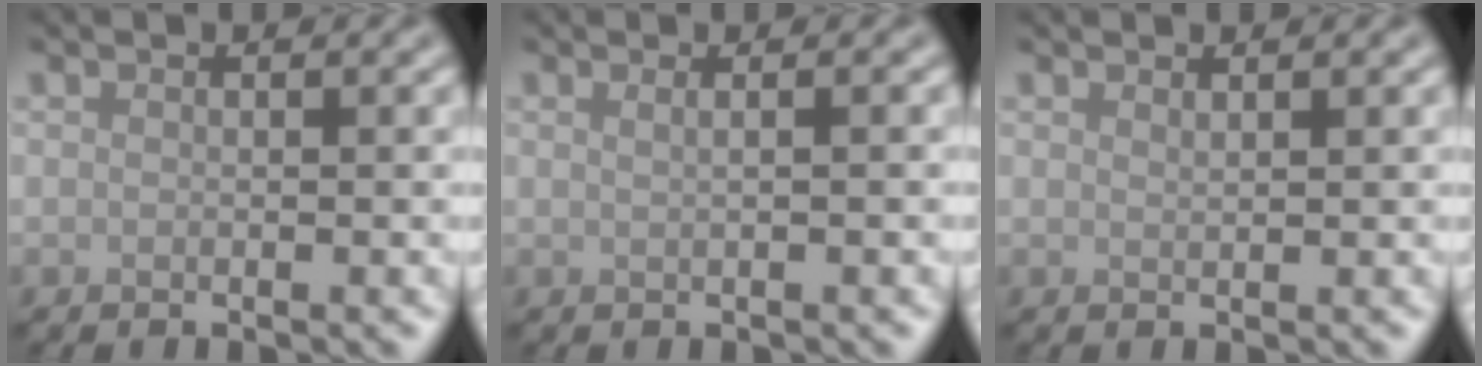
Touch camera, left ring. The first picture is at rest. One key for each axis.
{"total": 2.1, "fx": 0.8, "fy": 1.1, "fz": 1.6, "tx": -0.003, "ty": 0.002, "tz": -0.013}
{"total": 0.6, "fx": 0.5, "fy": 0.0, "fz": 0.2, "tx": 0.000, "ty": 0.000, "tz": 0.011}